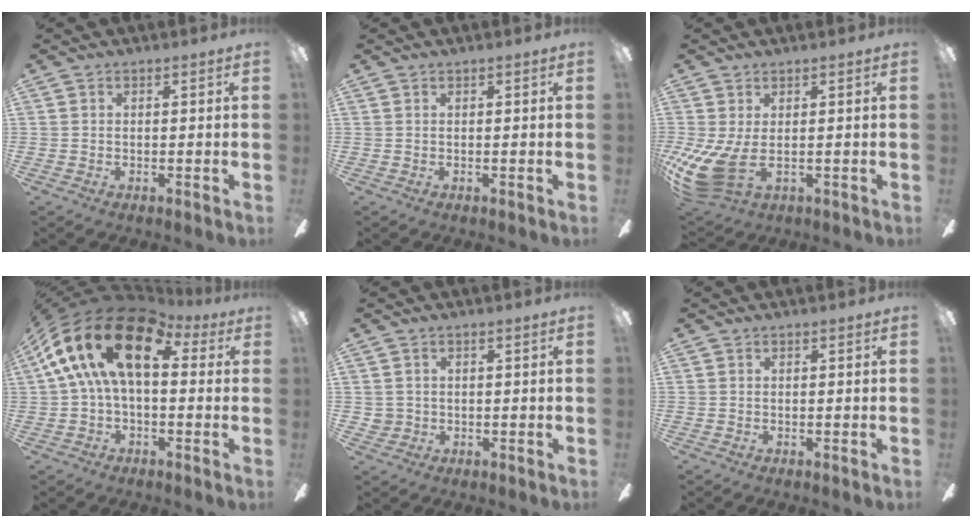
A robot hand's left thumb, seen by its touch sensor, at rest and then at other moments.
{"total": 0.0}
{"total": 10.8, "force": [-1.0, 4.7, 9.6], "torque": [-0.213, -0.020, -0.014]}
{"total": 20.2, "force": [6.1, 10.7, 15.9], "torque": [-0.301, -0.011, 0.106]}
{"total": 2.3, "force": [-0.1, 2.3, 0.0], "torque": [-0.004, 0.004, -0.002]}
{"total": 0.0}